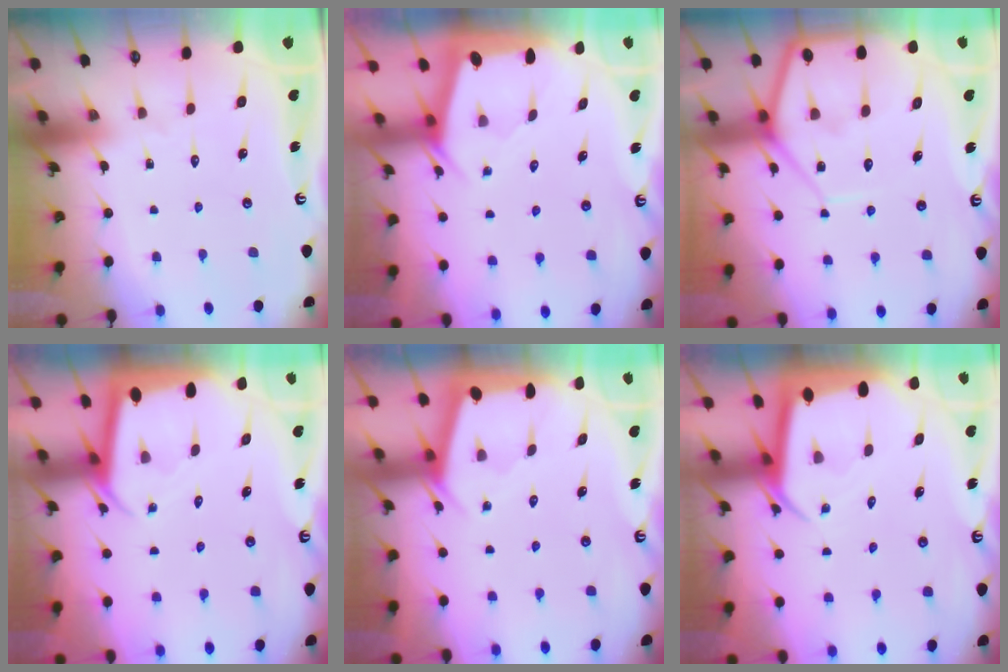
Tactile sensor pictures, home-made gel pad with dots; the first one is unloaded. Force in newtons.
{"total": 1.9, "press": 1.8, "slide": 0.3}
{"total": 9.4, "press": 9.3, "slide": 0.9}
{"total": 2.2, "press": 2.2, "slide": 0.2}
{"total": 2.4, "press": 2.4, "slide": 0.3}
{"total": 4.1, "press": 4.0, "slide": 0.5}